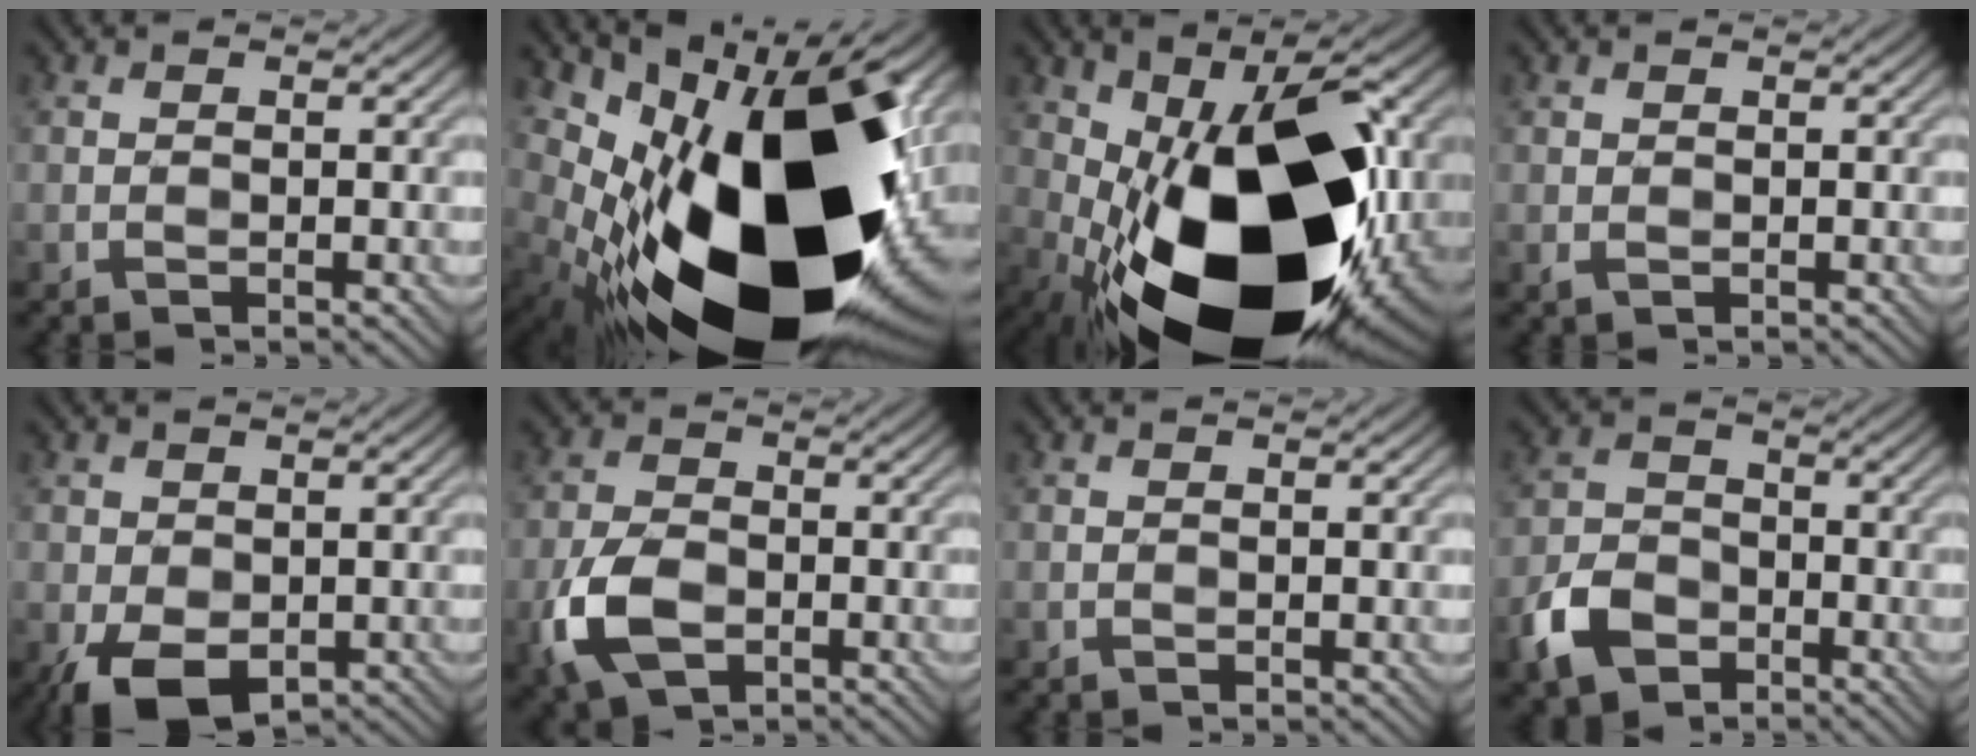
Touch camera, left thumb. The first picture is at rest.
{"total": 23.4, "force": [-3.5, 13.2, 18.9], "torque": [-0.312, -0.066, -0.033]}
{"total": 22.7, "force": [-4.3, 11.9, 18.9], "torque": [-0.294, -0.022, -0.050]}
{"total": 1.0, "force": [0.3, 0.9, 0.4], "torque": [-0.011, 0.002, 0.007]}
{"total": 6.3, "force": [-2.0, 4.2, 4.2], "torque": [-0.094, -0.008, -0.040]}
{"total": 7.4, "force": [-2.8, 4.8, 4.9], "torque": [-0.123, -0.007, -0.062]}
{"total": 0.0}
{"total": 6.6, "force": [-3.8, 4.7, 2.8], "torque": [-0.068, -0.001, -0.090]}